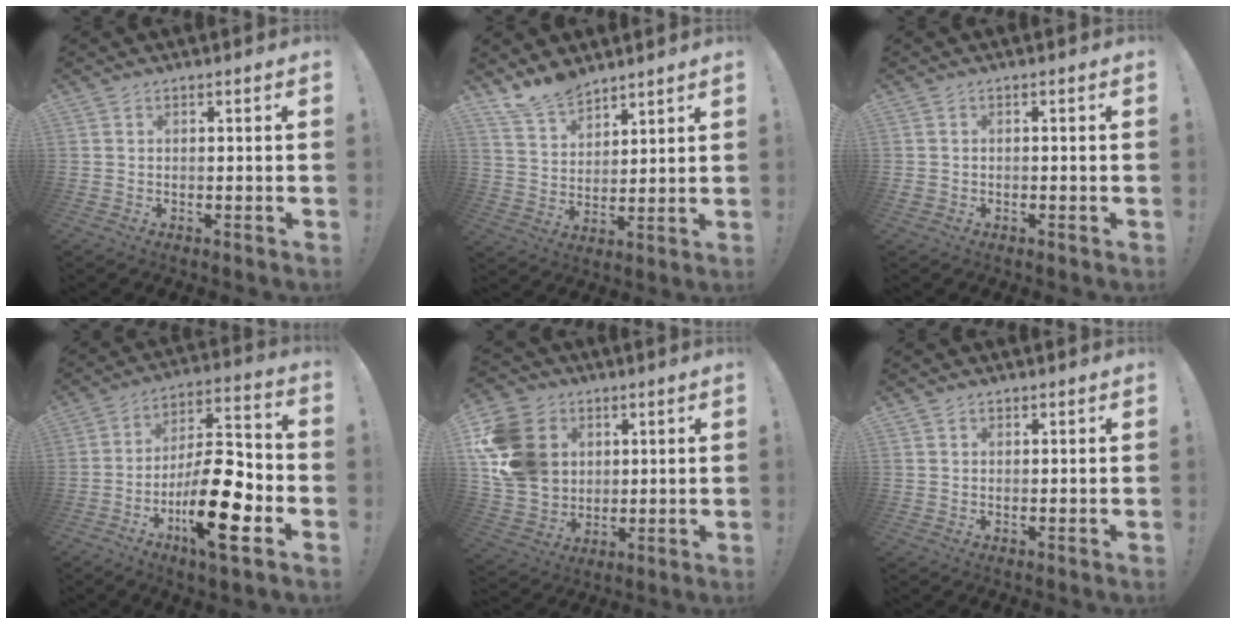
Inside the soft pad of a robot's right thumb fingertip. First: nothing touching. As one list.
[{"total": 11.0, "force": [9.6, 5.0, 2.2], "torque": [-0.051, -0.072, 0.188]}, {"total": 1.3, "force": [-0.8, 1.0, 0.4], "torque": [-0.012, 0.006, -0.013]}, {"total": 21.4, "force": [-8.4, 7.2, 18.3], "torque": [-0.311, 0.045, -0.130]}, {"total": 17.8, "force": [4.2, 14.8, 8.9], "torque": [-0.168, -0.007, 0.089]}, {"total": 1.0, "force": [0.7, 0.7, 0.2], "torque": [0.004, -0.002, 0.012]}]